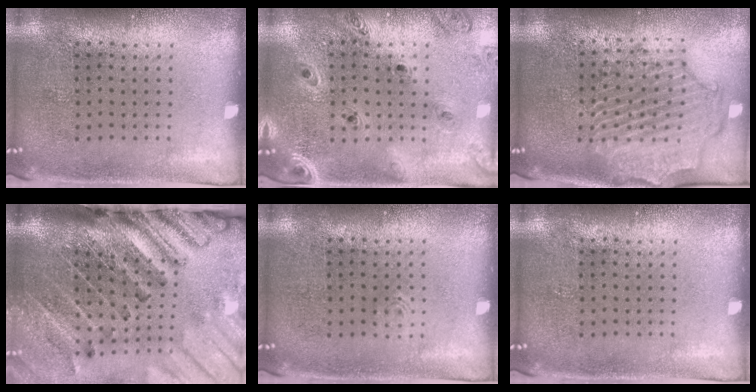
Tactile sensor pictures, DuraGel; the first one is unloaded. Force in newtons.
{"total": 1.3, "press": 1.3, "slide": 0.2}
{"total": 2.3, "press": 2.2, "slide": 0.8}
{"total": 4.7, "press": 3.4, "slide": 3.2}
{"total": 0.6, "press": 0.6, "slide": 0.1}
{"total": 0.0}